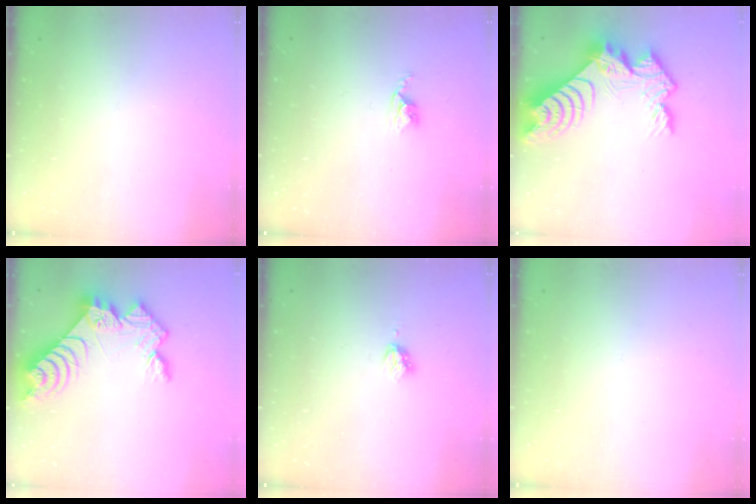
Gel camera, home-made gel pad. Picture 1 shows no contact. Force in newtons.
{"total": 2.5, "press": 2.5, "slide": 0.4}
{"total": 13.2, "press": 13.2, "slide": 1.0}
{"total": 11.2, "press": 11.2, "slide": 0.8}
{"total": 2.9, "press": 2.8, "slide": 0.4}
{"total": 0.0}